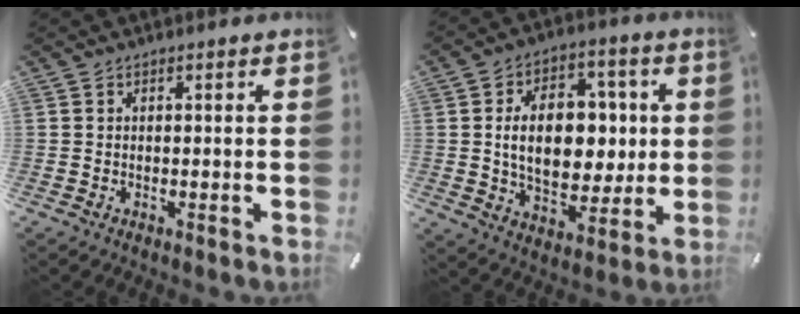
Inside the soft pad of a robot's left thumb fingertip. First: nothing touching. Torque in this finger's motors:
{"motor_torque": [2.55, 2.46, 1.83, 0.00, 0.19]}